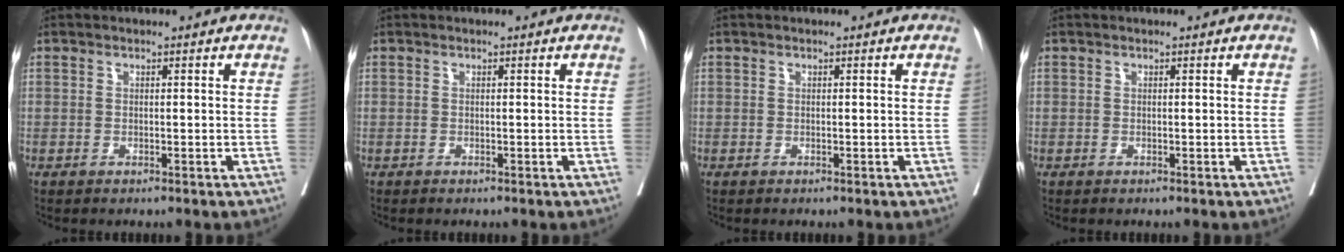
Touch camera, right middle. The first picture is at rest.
{"total": 0.0}
{"total": 0.0}
{"total": 0.0}